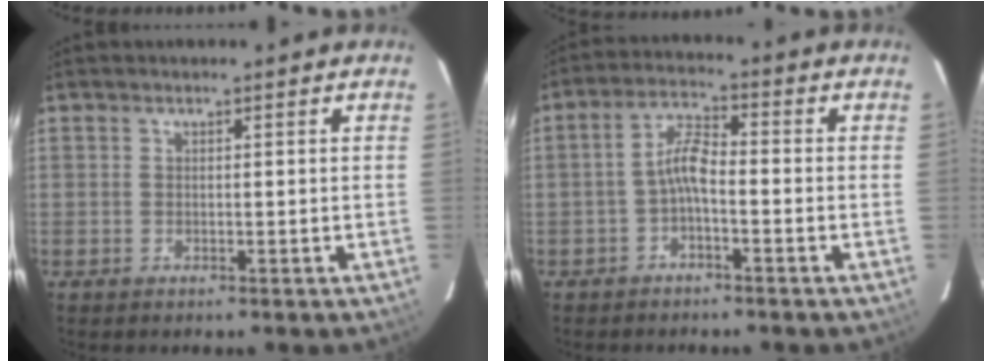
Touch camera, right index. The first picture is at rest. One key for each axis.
{"total": 4.4, "fx": -1.9, "fy": 1.3, "fz": 3.8, "tx": -0.082, "ty": 0.015, "tz": -0.037}